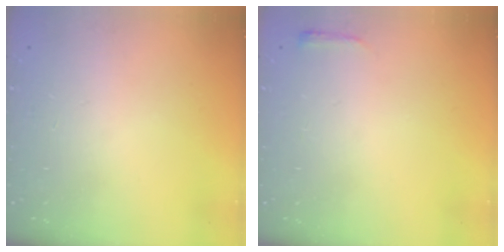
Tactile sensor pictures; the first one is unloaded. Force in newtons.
{"total": 2.4, "press": 2.3, "slide": 0.6}